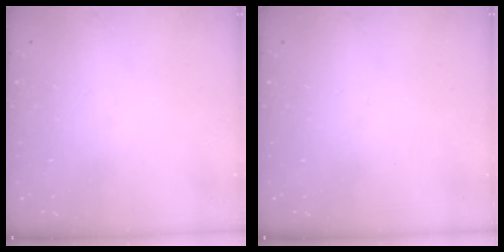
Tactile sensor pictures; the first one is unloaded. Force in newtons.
{"total": 0.0}